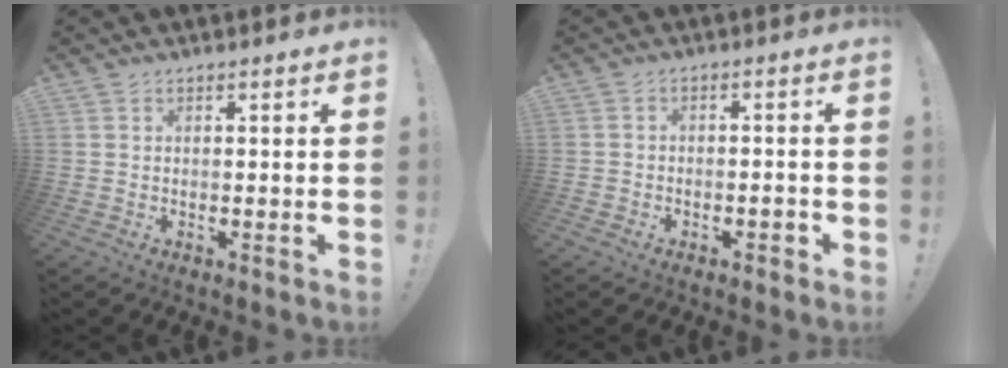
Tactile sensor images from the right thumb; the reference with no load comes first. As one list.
[{"total": 2.6, "force": [-1.9, 1.4, 1.3], "torque": [-0.013, 0.010, -0.033]}]